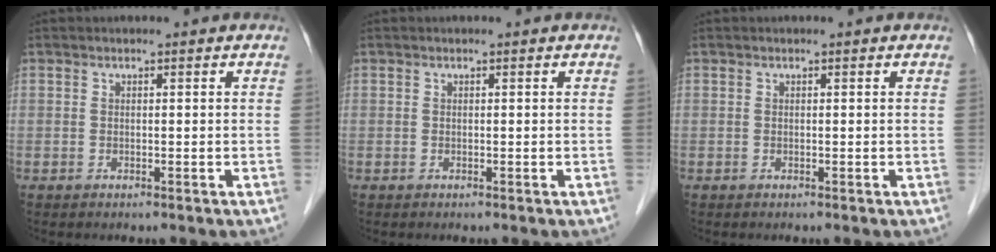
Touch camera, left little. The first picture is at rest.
{"total": 0.0}
{"total": 0.0}